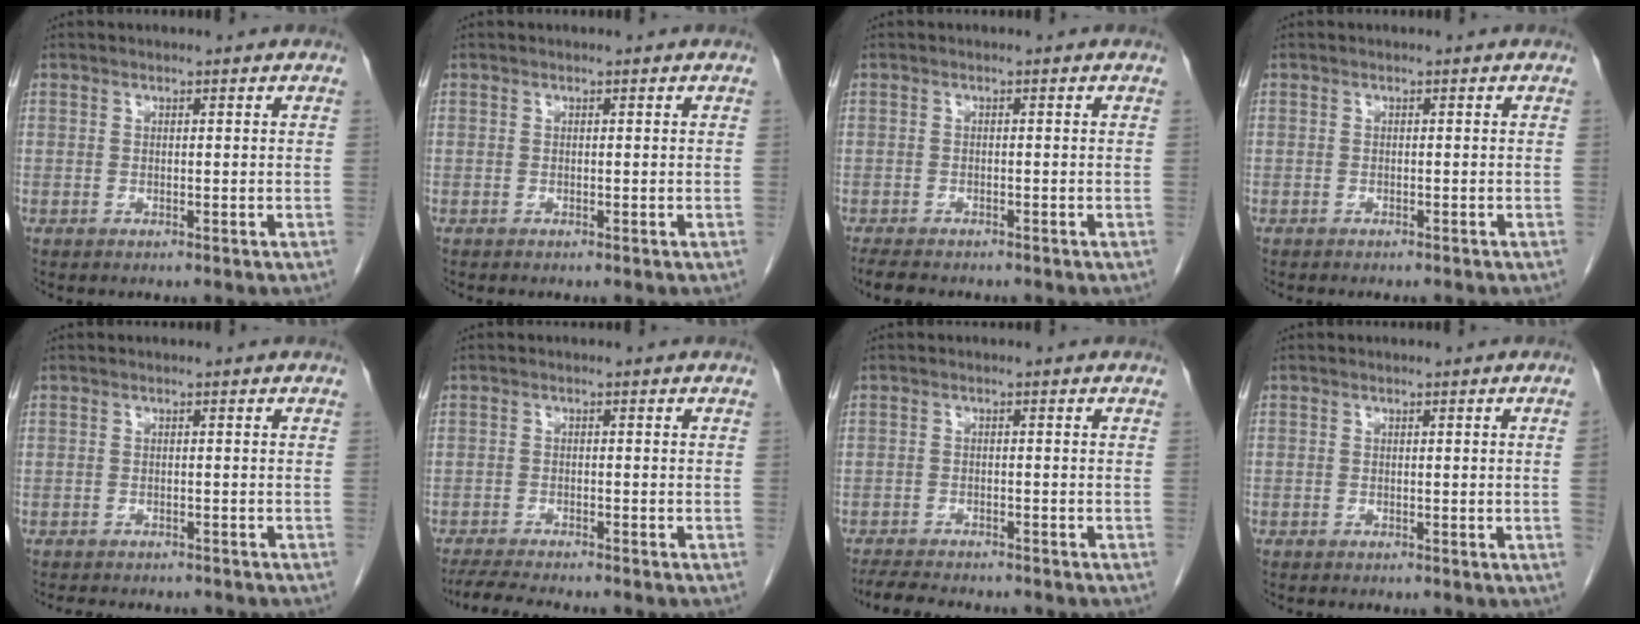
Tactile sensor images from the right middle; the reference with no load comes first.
{"total": 0.0}
{"total": 4.4, "force": [-3.7, 1.2, 2.0], "torque": [-0.036, -0.011, -0.055]}
{"total": 2.7, "force": [-2.4, 0.5, 1.1], "torque": [-0.018, -0.007, -0.026]}
{"total": 7.4, "force": [-6.6, 2.3, 2.6], "torque": [-0.039, 0.000, -0.079]}
{"total": 6.5, "force": [-5.9, 0.2, 2.8], "torque": [-0.046, -0.017, -0.094]}
{"total": 7.8, "force": [-7.0, 1.4, 3.1], "torque": [-0.048, -0.012, -0.105]}
{"total": 1.0, "force": [-0.2, -0.4, 0.9], "torque": [-0.004, 0.003, -0.003]}